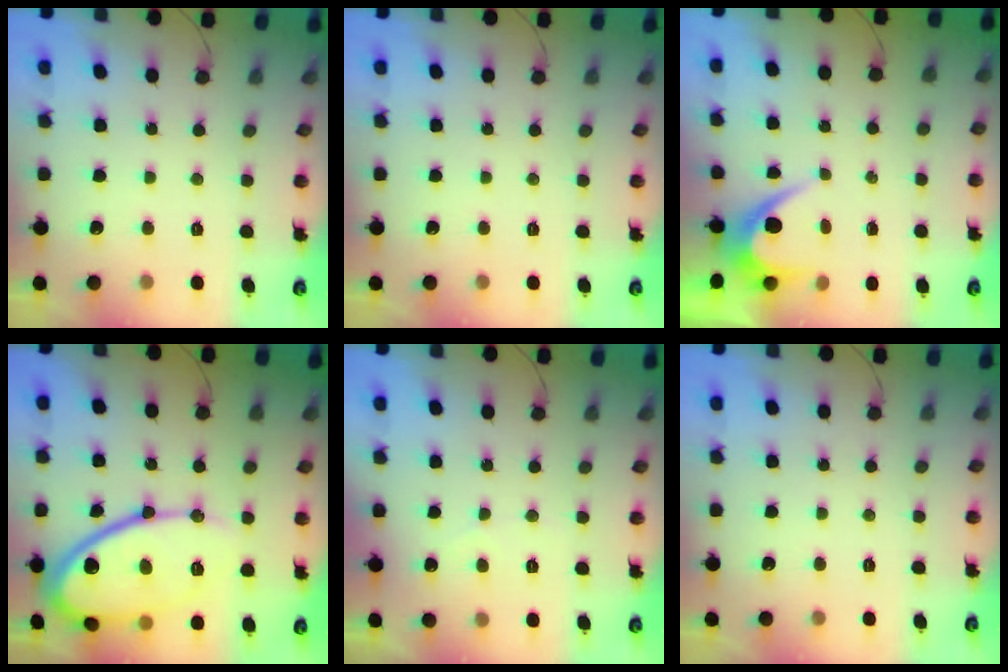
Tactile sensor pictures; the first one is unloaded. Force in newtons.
{"total": 0.0}
{"total": 4.1, "press": 4.1, "slide": 0.2}
{"total": 20.7, "press": 20.7, "slide": 1.4}
{"total": 1.9, "press": 1.9, "slide": 0.2}
{"total": 0.0}